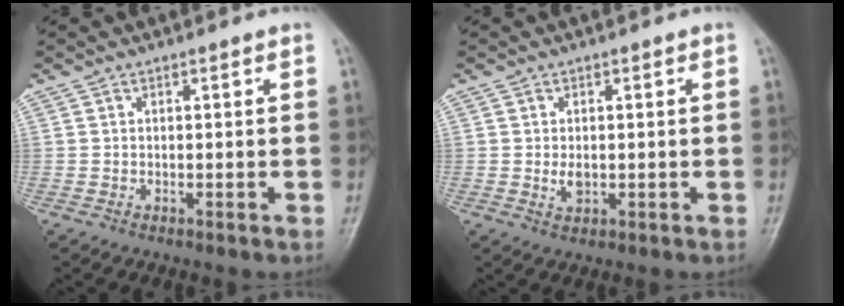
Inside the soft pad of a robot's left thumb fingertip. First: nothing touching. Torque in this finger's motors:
{"motor_torque": [0.03, 0.10, 0.08, -0.11, 0.01]}